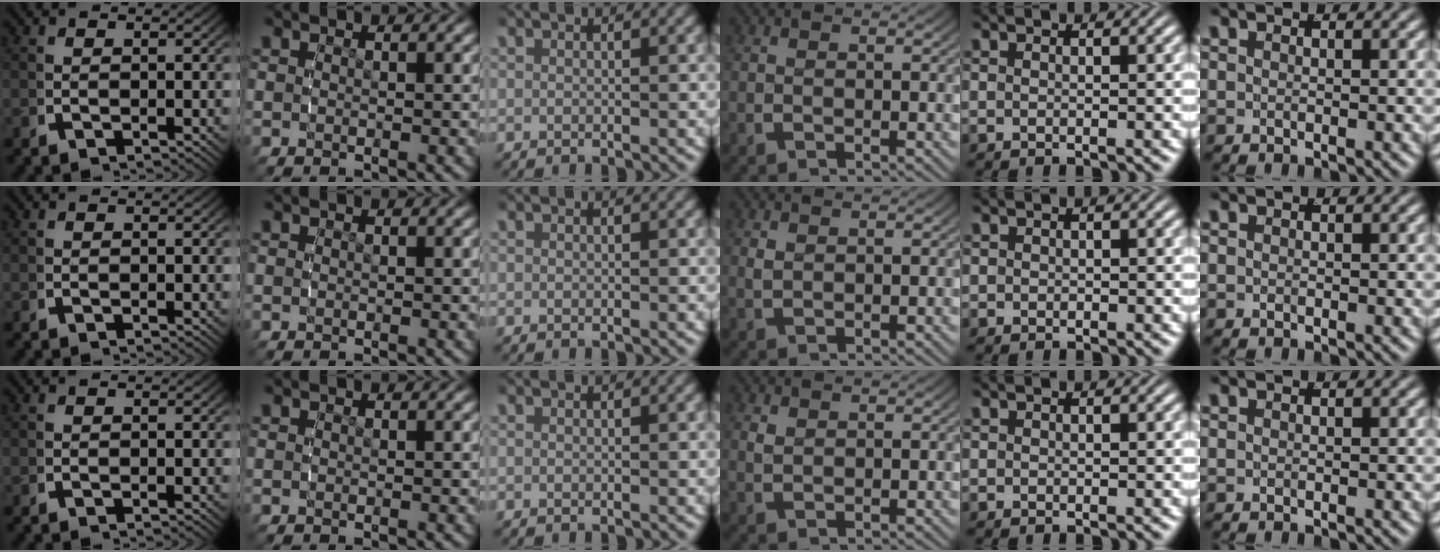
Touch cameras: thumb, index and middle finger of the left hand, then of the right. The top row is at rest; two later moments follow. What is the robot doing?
{"motion": "grasp_and_lifting", "object": "small bumper sticker"}